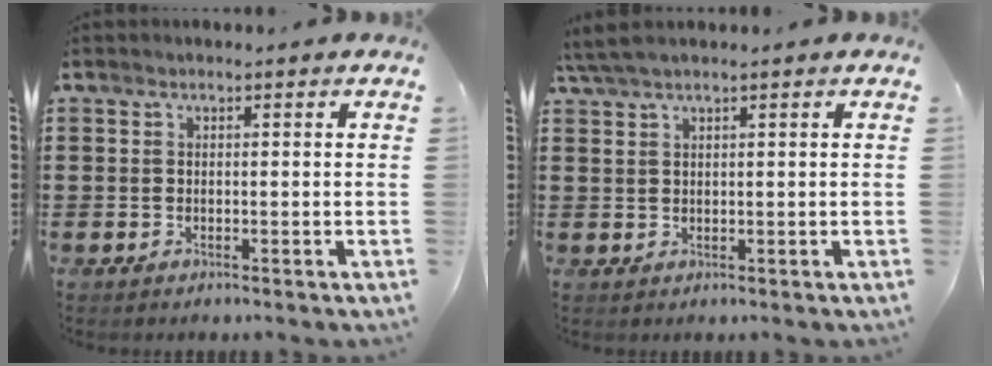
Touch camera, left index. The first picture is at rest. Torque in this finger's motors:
{"motor_torque": [1.01, -1.12, 0.44, 0.16]}